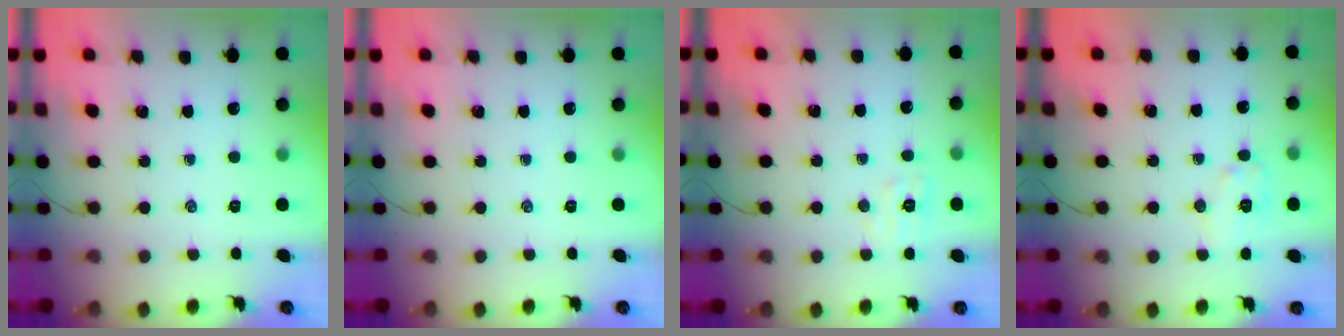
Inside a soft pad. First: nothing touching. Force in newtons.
{"total": 0.0}
{"total": 7.4, "press": 7.3, "slide": 1.2}
{"total": 6.9, "press": 6.9, "slide": 0.2}